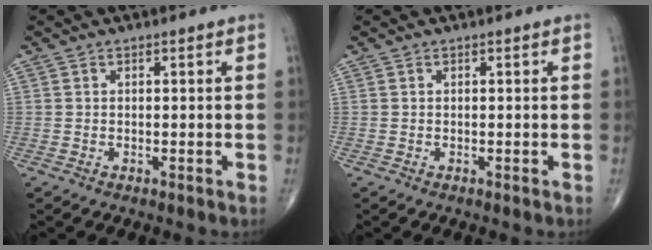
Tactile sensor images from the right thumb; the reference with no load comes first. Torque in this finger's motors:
{"motor_torque": [0.00, 0.00, -0.05, 0.05, 0.01]}